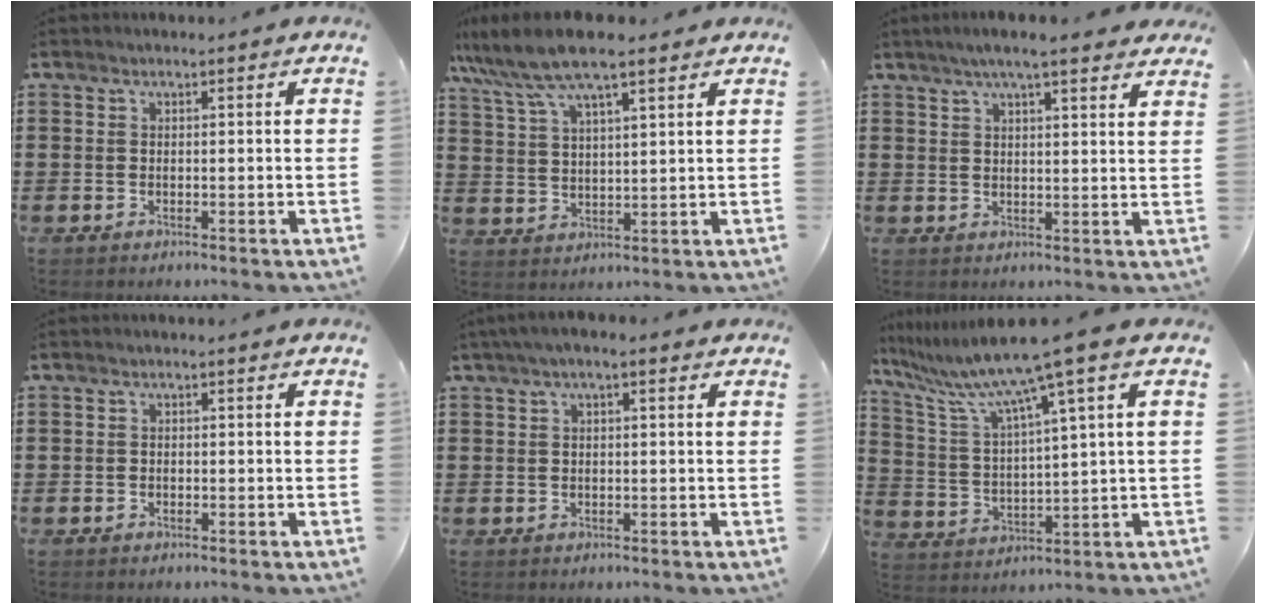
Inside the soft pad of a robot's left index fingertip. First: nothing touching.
{"total": 8.4, "force": [6.5, 1.6, 5.1], "torque": [-0.117, -0.010, 0.116]}
{"total": 5.1, "force": [4.2, 0.1, 2.9], "torque": [-0.067, -0.004, 0.073]}
{"total": 0.8, "force": [-0.6, 0.4, 0.1], "torque": [-0.004, 0.003, -0.015]}
{"total": 1.7, "force": [0.3, 0.3, 1.6], "torque": [-0.030, 0.001, 0.005]}
{"total": 10.4, "force": [7.4, -0.9, 7.2], "torque": [-0.168, -0.044, 0.117]}